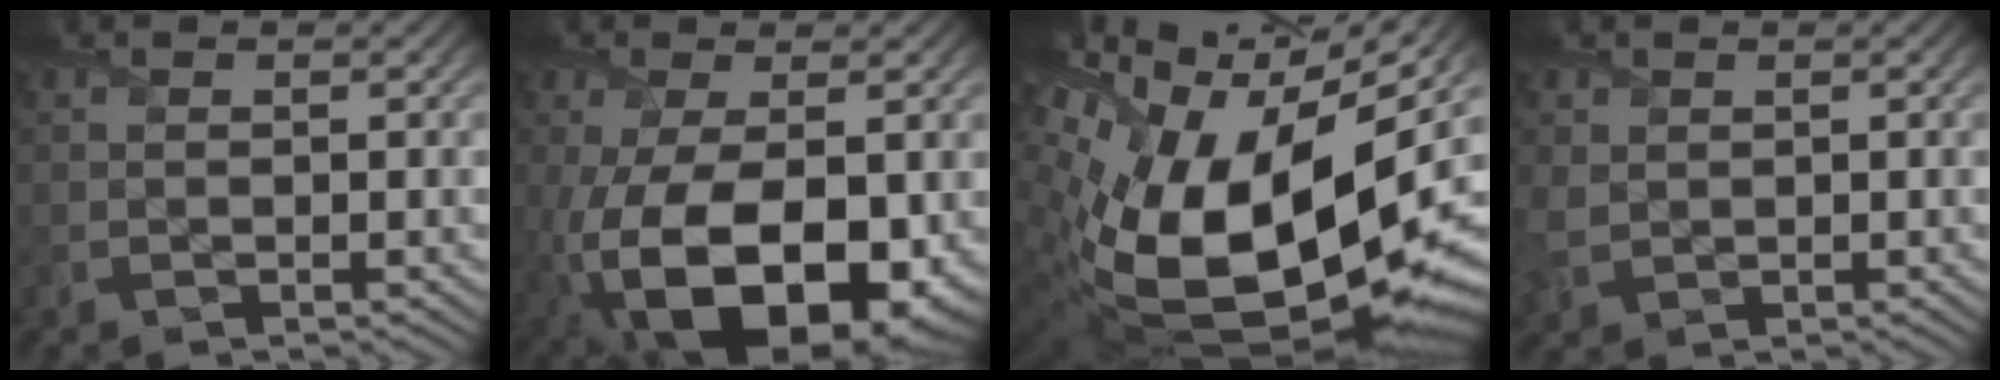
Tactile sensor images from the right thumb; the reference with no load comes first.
{"total": 16.5, "force": [-5.1, 8.7, 13.1], "torque": [-0.254, -0.049, -0.063]}
{"total": 22.5, "force": [0.1, 11.9, 19.1], "torque": [-0.367, -0.041, 0.017]}
{"total": 3.5, "force": [0.9, 2.8, 1.9], "torque": [-0.064, 0.000, 0.018]}